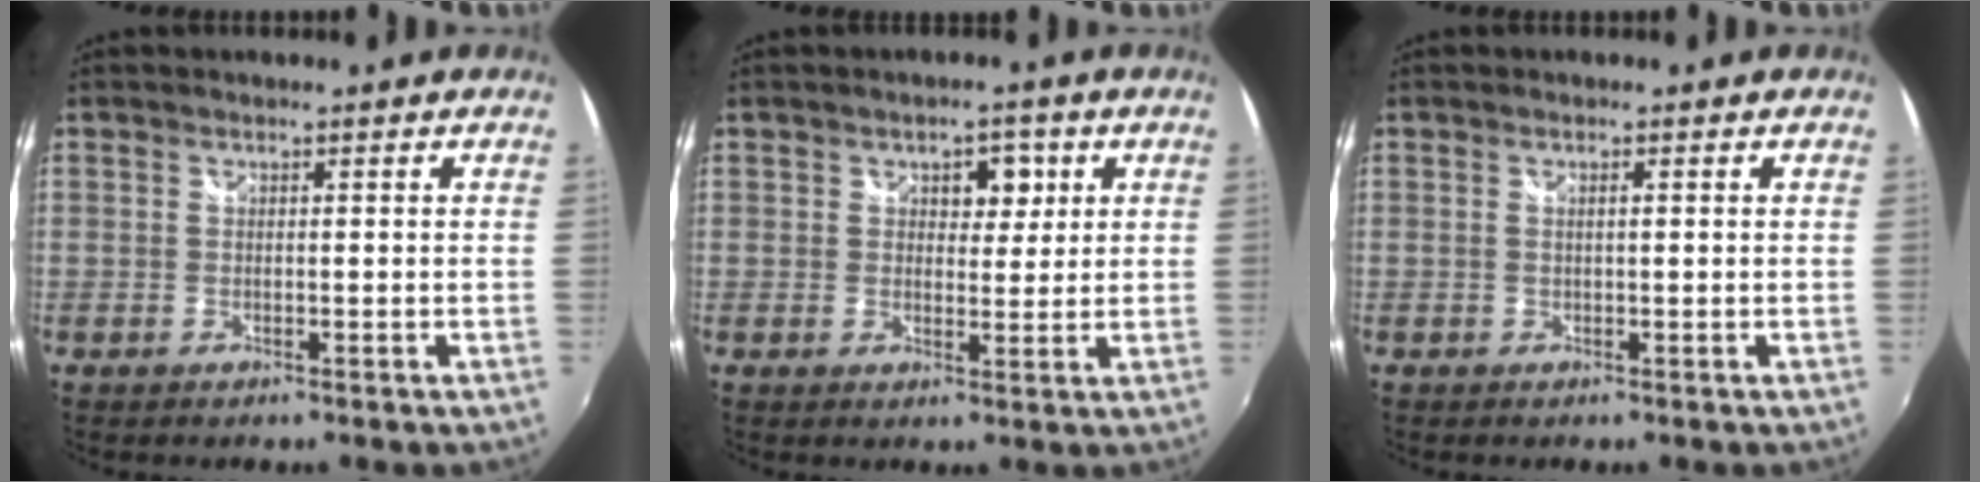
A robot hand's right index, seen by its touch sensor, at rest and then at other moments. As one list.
[{"total": 3.9, "force": [1.4, 2.7, 2.4], "torque": [-0.029, 0.010, 0.022]}, {"total": 1.0, "force": [0.3, 0.0, 1.0], "torque": [-0.018, 0.002, 0.004]}]